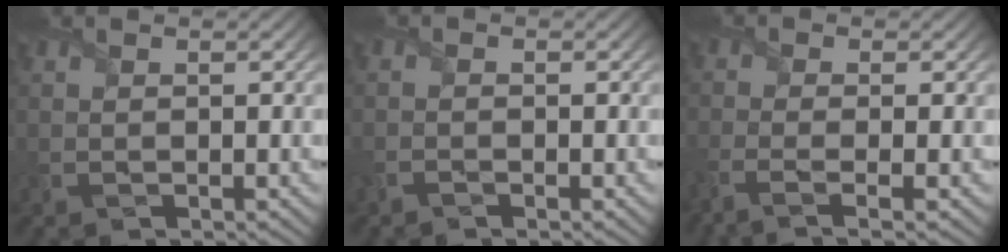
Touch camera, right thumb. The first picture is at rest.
{"total": 1.3, "force": [-1.1, 0.4, 0.6], "torque": [-0.016, 0.000, -0.027]}
{"total": 3.7, "force": [-2.2, 0.5, 2.9], "torque": [-0.074, -0.008, -0.051]}